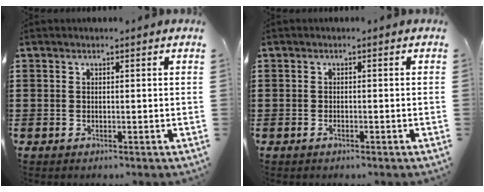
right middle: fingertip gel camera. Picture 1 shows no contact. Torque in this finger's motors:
{"motor_torque": [1.12, 0.38, 0.11, 0.02]}